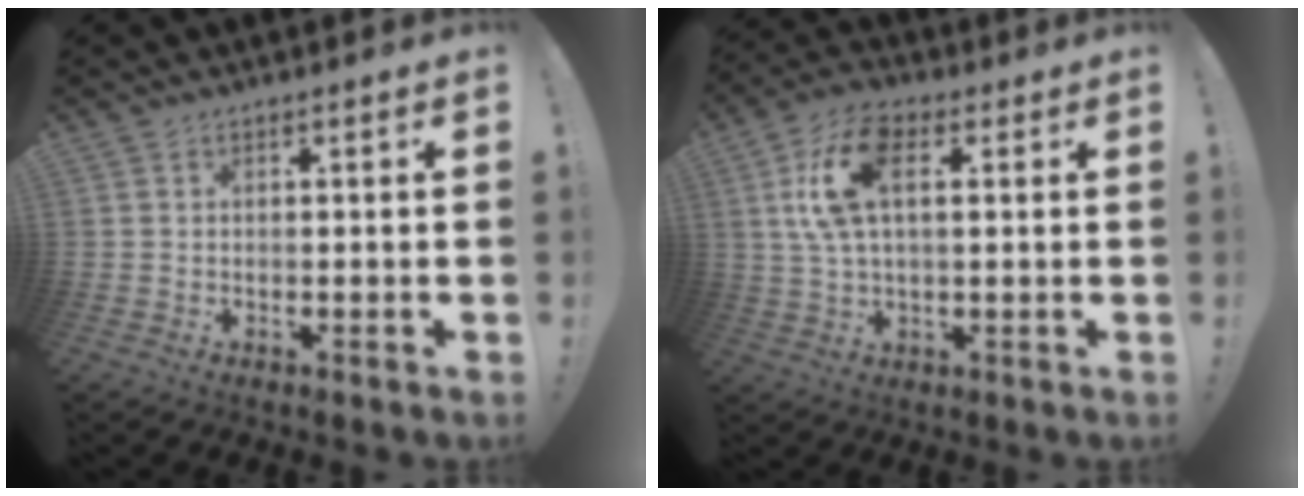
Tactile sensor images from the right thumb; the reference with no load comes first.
{"total": 13.7, "force": [4.1, 7.2, 10.9], "torque": [-0.198, 0.002, 0.075]}